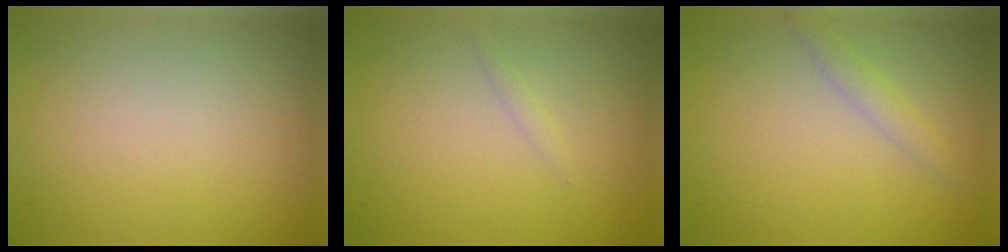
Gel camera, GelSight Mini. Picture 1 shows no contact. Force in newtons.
{"total": 0.6, "press": 0.6, "slide": 0.0}
{"total": 1.5, "press": 1.5, "slide": 0.1}